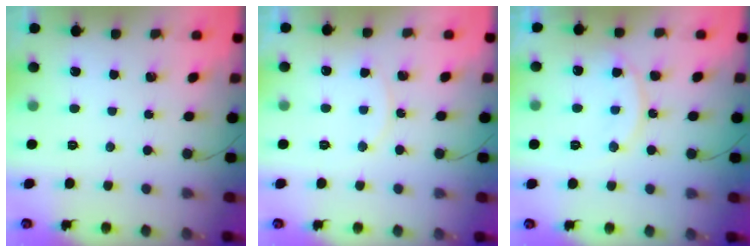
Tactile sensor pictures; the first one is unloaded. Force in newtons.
{"total": 6.0, "press": 5.9, "slide": 0.4}
{"total": 12.8, "press": 12.7, "slide": 1.0}